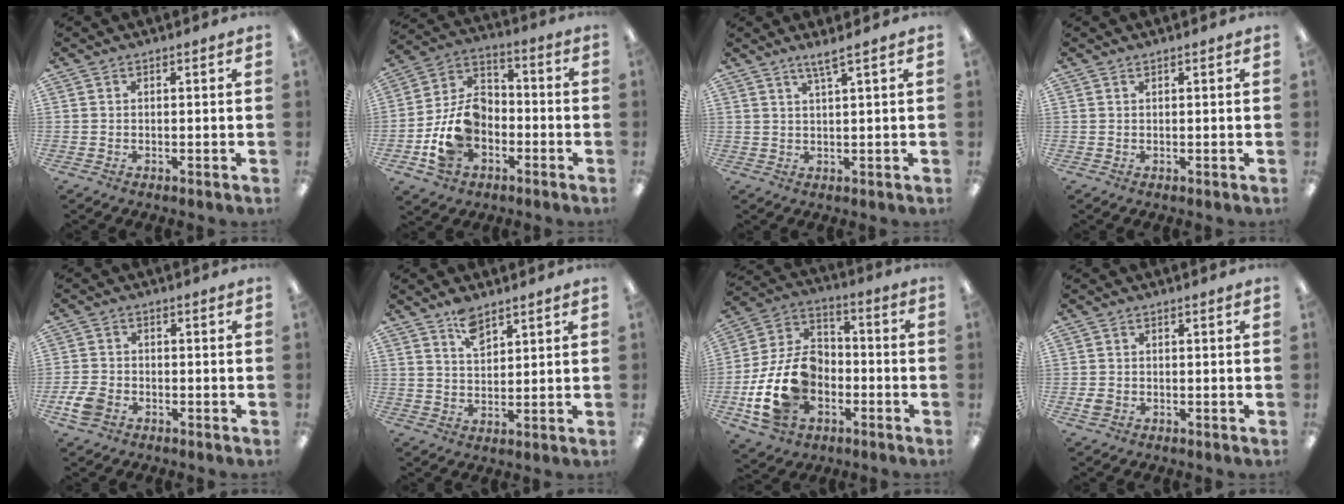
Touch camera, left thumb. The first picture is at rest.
{"total": 13.4, "force": [-3.6, 10.1, 8.1], "torque": [-0.188, 0.022, -0.063]}
{"total": 2.8, "force": [2.2, -0.2, 1.8], "torque": [-0.040, -0.004, 0.038]}
{"total": 0.6, "force": [0.6, 0.0, -0.2], "torque": [0.003, 0.003, 0.009]}
{"total": 5.0, "force": [-2.4, 3.5, 2.6], "torque": [-0.063, 0.009, -0.046]}
{"total": 5.9, "force": [4.5, 2.7, 2.6], "torque": [-0.040, -0.019, 0.079]}
{"total": 18.1, "force": [-5.1, 12.7, 11.8], "torque": [-0.245, 0.024, -0.081]}
{"total": 1.6, "force": [-0.5, 1.4, 0.7], "torque": [-0.018, 0.001, -0.011]}